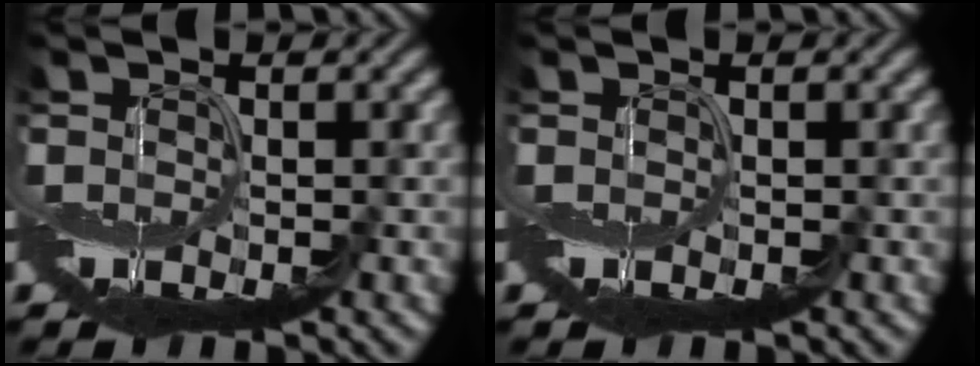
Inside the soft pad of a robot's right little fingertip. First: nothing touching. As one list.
[{"total": 0.0}]